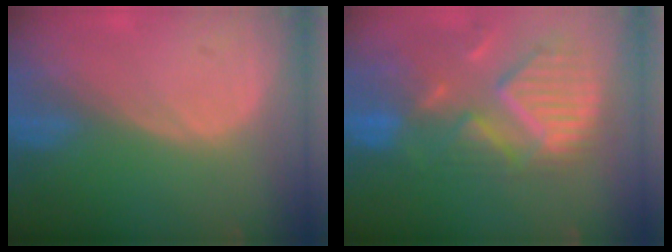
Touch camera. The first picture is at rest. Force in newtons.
{"total": 12.0, "press": 10.4, "slide": 6.0}